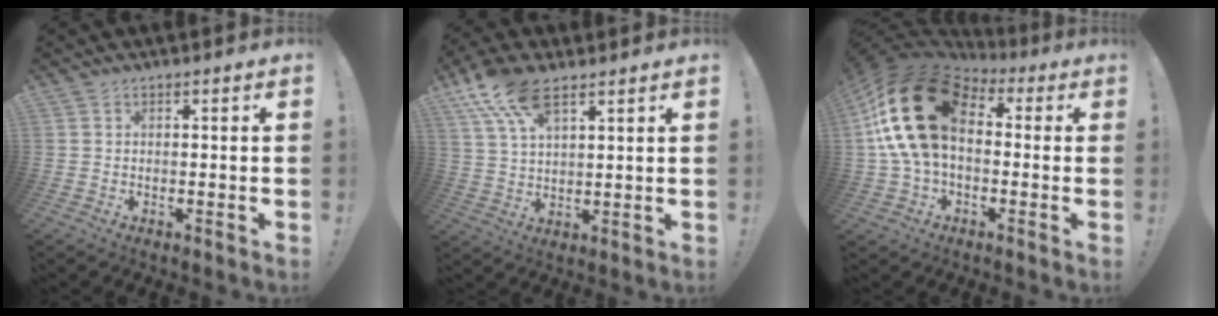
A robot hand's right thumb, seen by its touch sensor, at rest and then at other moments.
{"total": 11.4, "force": [7.3, 4.8, 7.3], "torque": [-0.144, -0.021, 0.139]}
{"total": 23.8, "force": [4.5, 14.3, 18.5], "torque": [-0.356, 0.004, 0.085]}